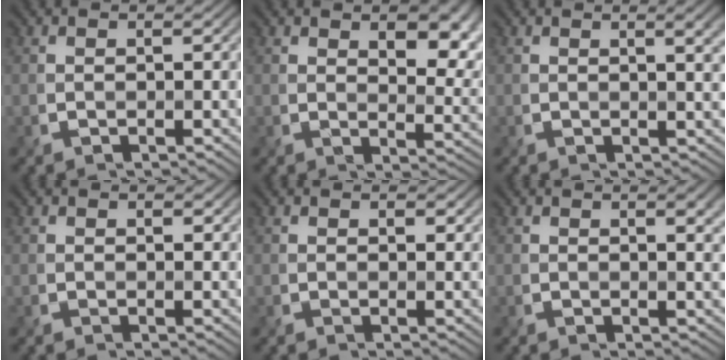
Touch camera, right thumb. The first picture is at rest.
{"total": 8.3, "force": [3.5, 4.3, 6.2], "torque": [-0.084, -0.012, 0.059]}
{"total": 3.5, "force": [1.3, 1.0, 3.1], "torque": [-0.033, 0.008, 0.018]}
{"total": 0.9, "force": [0.6, 0.5, 0.5], "torque": [-0.010, 0.000, 0.010]}
{"total": 1.4, "force": [0.9, 0.8, 0.8], "torque": [-0.014, 0.000, 0.015]}
{"total": 3.1, "force": [1.2, 1.0, 2.7], "torque": [-0.032, 0.005, 0.018]}